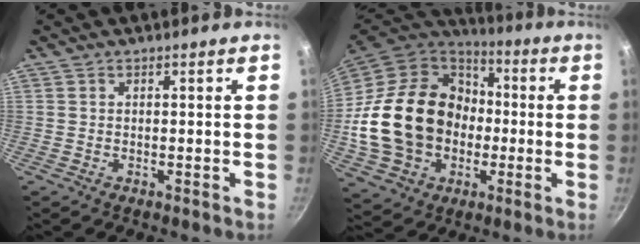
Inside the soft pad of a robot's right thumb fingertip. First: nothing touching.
{"total": 25.7, "force": [-2.1, 20.2, 15.8], "torque": [-0.269, 0.046, -0.017]}